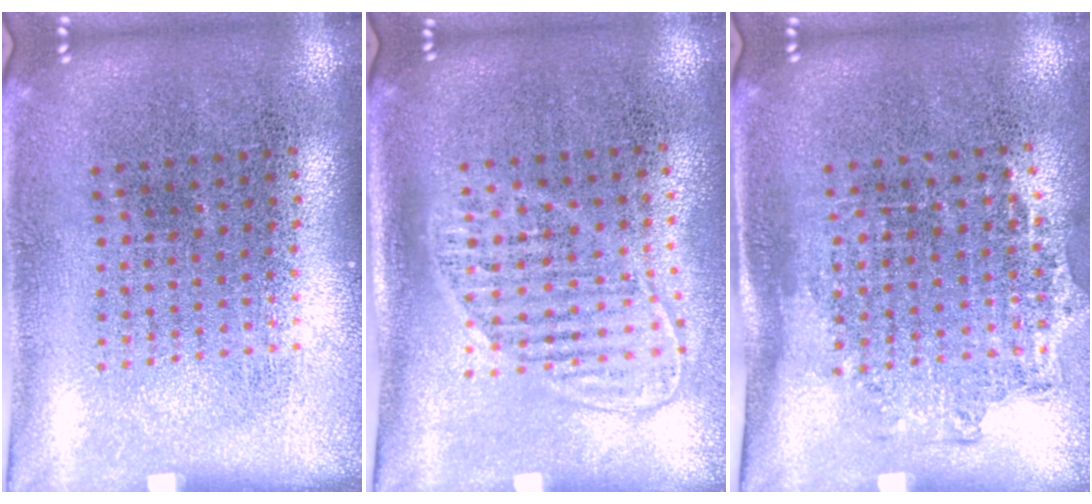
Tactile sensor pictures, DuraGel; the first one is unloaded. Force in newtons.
{"total": 1.4, "press": 1.1, "slide": 0.7}
{"total": 1.2, "press": 0.9, "slide": 0.8}